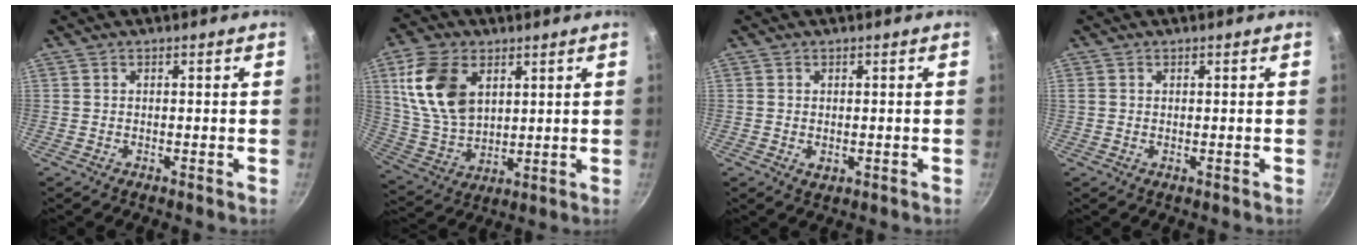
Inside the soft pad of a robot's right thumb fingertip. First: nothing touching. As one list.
[{"total": 15.2, "force": [5.0, 9.8, 10.5], "torque": [-0.181, -0.018, 0.109]}, {"total": 1.7, "force": [-0.1, 1.2, 1.1], "torque": [-0.018, -0.003, 0.000]}, {"total": 0.6, "force": [0.2, 0.5, 0.3], "torque": [-0.004, 0.000, 0.003]}]